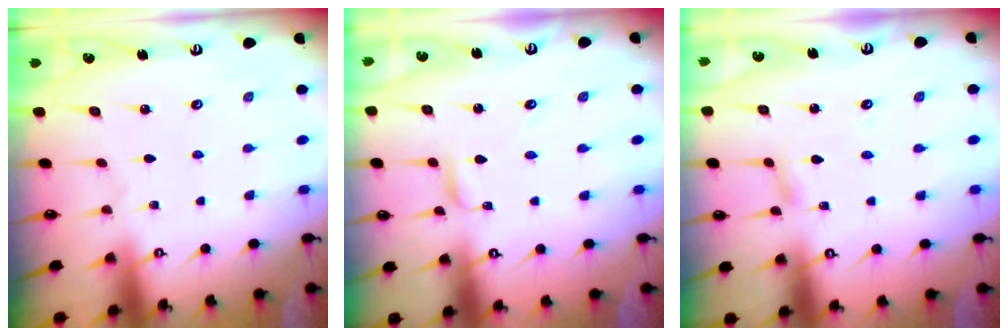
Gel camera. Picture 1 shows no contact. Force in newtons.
{"total": 2.1, "press": 2.1, "slide": 0.2}
{"total": 5.1, "press": 5.1, "slide": 0.6}